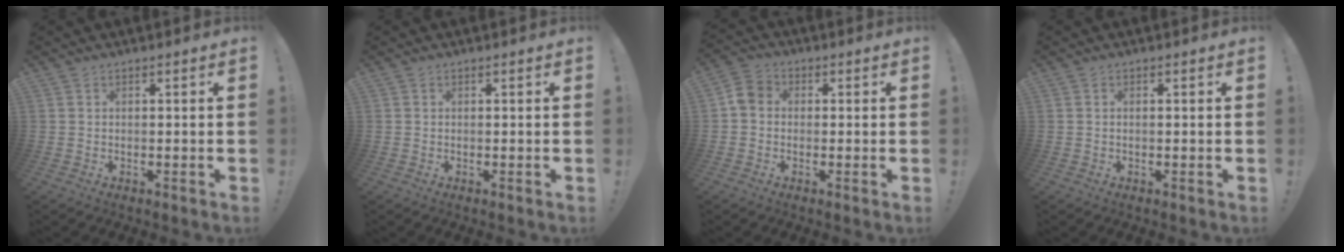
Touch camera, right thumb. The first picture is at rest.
{"total": 0.0}
{"total": 4.8, "force": [-0.7, 4.0, 2.6], "torque": [-0.053, 0.020, -0.011]}
{"total": 0.5, "force": [-0.1, 0.0, 0.5], "torque": [-0.013, 0.002, -0.001]}